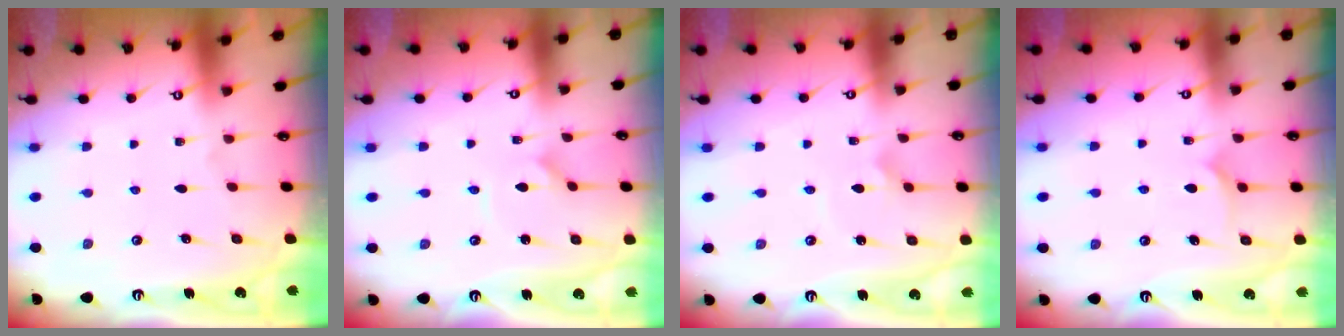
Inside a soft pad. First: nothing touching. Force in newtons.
{"total": 1.0, "press": 1.0, "slide": 0.2}
{"total": 2.1, "press": 2.0, "slide": 0.3}
{"total": 6.1, "press": 6.1, "slide": 0.3}